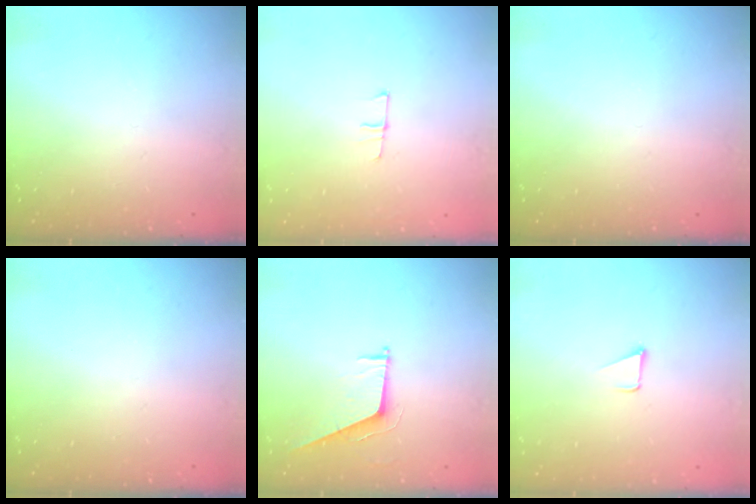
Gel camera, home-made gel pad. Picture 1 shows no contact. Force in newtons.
{"total": 5.3, "press": 5.3, "slide": 0.4}
{"total": 0.0}
{"total": 0.0}
{"total": 6.5, "press": 6.5, "slide": 0.2}
{"total": 1.7, "press": 1.7, "slide": 0.1}